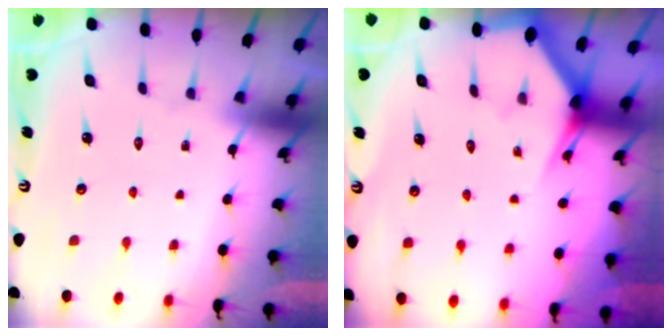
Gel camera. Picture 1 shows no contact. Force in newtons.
{"total": 2.9, "press": 2.9, "slide": 0.1}